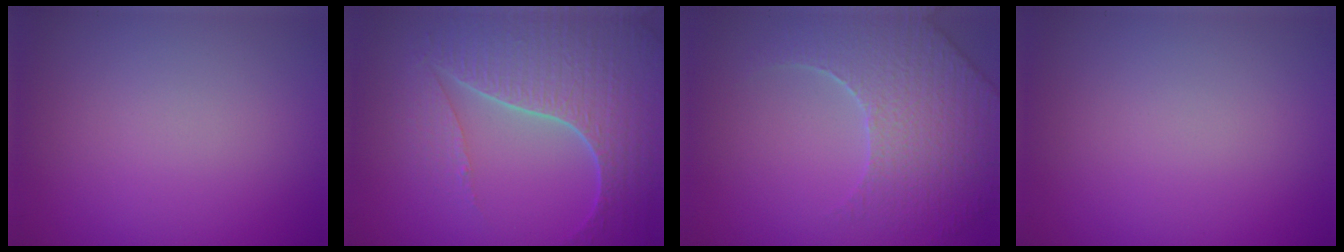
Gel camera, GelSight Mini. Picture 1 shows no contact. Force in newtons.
{"total": 7.7, "press": 5.6, "slide": 5.3}
{"total": 5.9, "press": 5.1, "slide": 3.0}
{"total": 0.0}